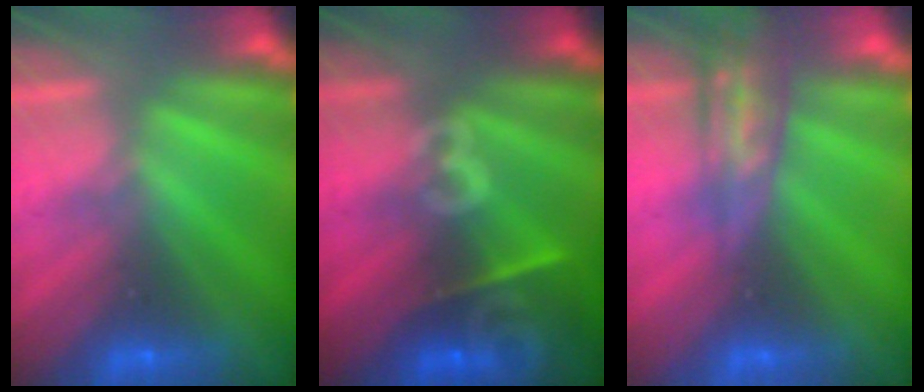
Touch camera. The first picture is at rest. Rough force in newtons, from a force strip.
{"total": 6.8}
{"total": 2.5}